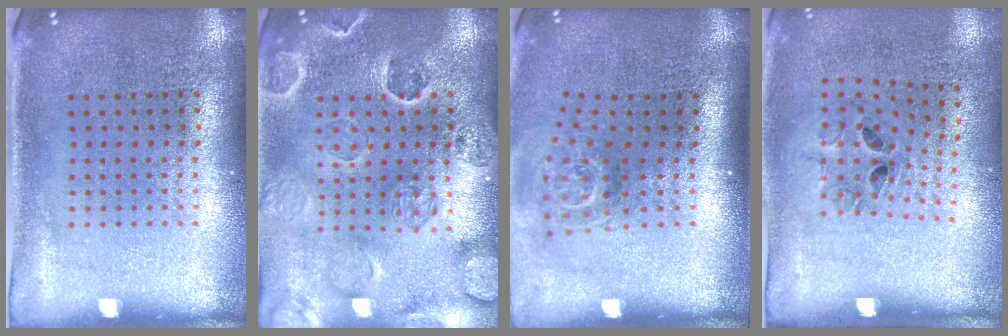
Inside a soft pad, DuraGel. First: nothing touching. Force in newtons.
{"total": 2.7, "press": 2.6, "slide": 0.8}
{"total": 1.8, "press": 1.2, "slide": 1.3}
{"total": 1.3, "press": 0.7, "slide": 1.2}